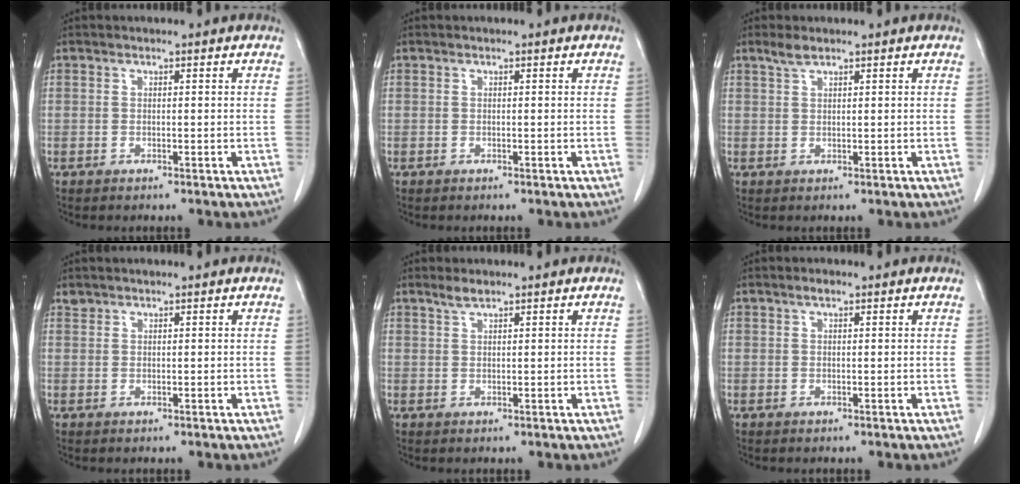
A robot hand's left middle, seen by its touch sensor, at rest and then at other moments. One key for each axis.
{"total": 0.0}
{"total": 1.7, "fx": 1.4, "fy": 0.3, "fz": 0.9, "tx": -0.024, "ty": 0.004, "tz": 0.031}
{"total": 0.8, "fx": 0.8, "fy": 0.2, "fz": 0.0, "tx": -0.008, "ty": 0.006, "tz": 0.017}
{"total": 1.5, "fx": 1.3, "fy": 0.2, "fz": 0.8, "tx": -0.020, "ty": 0.002, "tz": 0.029}
{"total": 1.0, "fx": 0.7, "fy": 0.3, "fz": 0.7, "tx": -0.015, "ty": 0.003, "tz": 0.012}